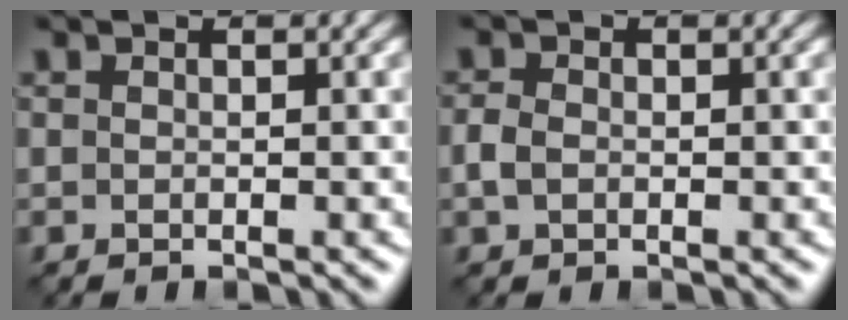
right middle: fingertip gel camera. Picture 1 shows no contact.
{"total": 1.6, "force": [-0.3, 1.2, 1.0], "torque": [-0.020, 0.001, -0.009]}